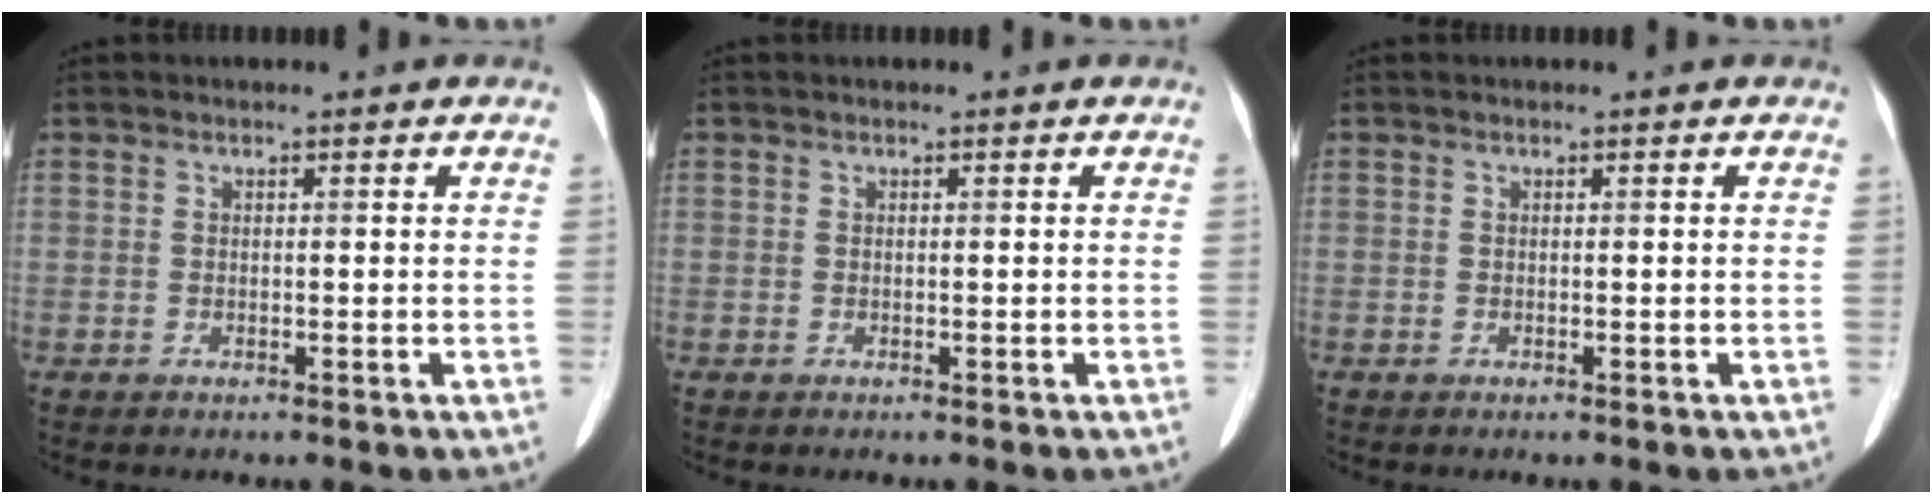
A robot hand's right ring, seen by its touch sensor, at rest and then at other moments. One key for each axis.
{"total": 0.0}
{"total": 0.0}